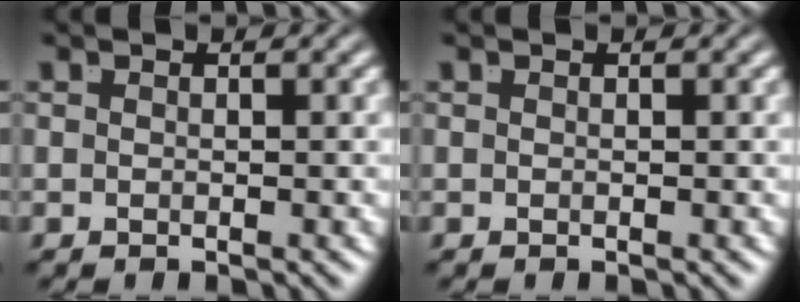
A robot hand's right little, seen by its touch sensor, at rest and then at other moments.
{"total": 0.0}